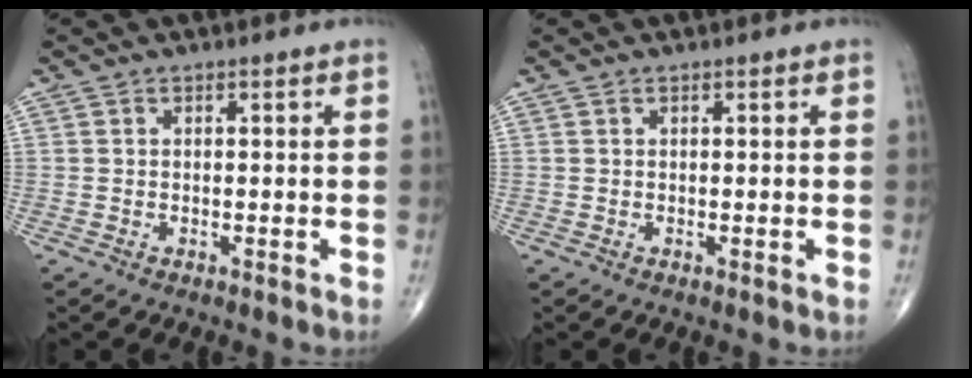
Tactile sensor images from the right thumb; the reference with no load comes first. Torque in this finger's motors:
{"motor_torque": [1.13, 0.92, -0.15, -0.04, 0.04]}